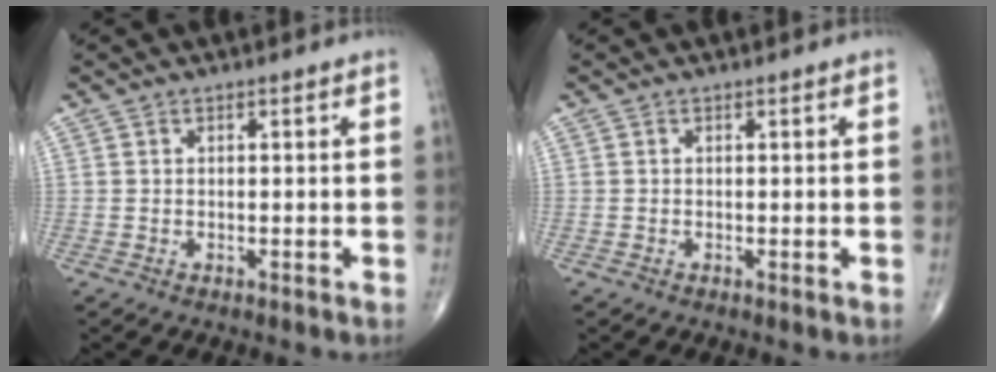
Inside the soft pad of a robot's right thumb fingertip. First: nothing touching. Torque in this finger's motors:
{"motor_torque": [-0.02, -0.01, -0.23, -0.12, 0.00]}